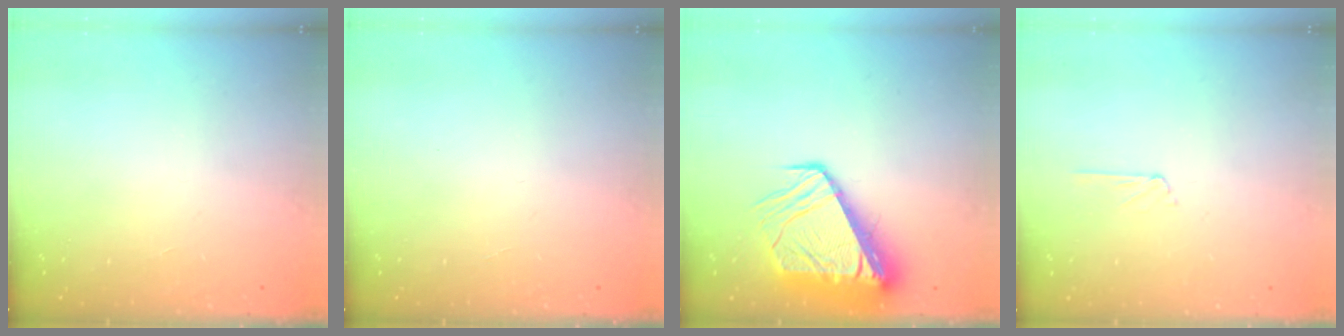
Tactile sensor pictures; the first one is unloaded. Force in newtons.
{"total": 0.0}
{"total": 11.8, "press": 11.7, "slide": 1.5}
{"total": 3.0, "press": 3.0, "slide": 0.3}